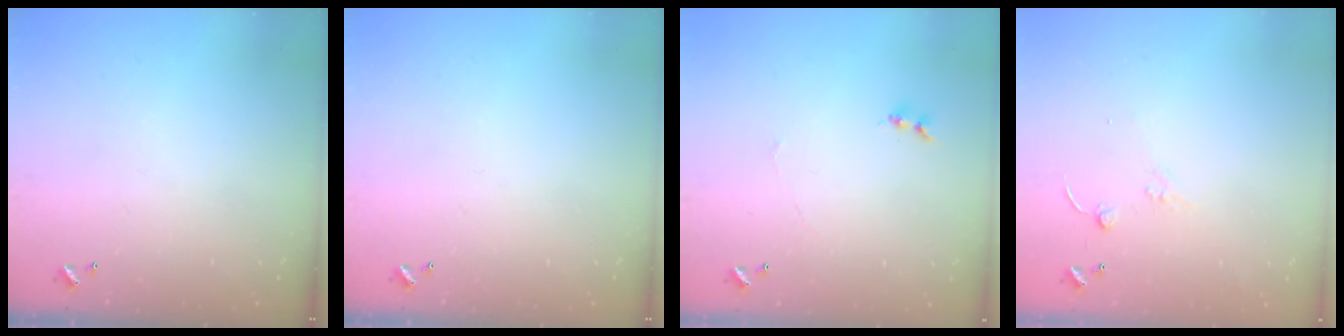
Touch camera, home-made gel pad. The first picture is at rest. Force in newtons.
{"total": 0.0}
{"total": 1.2, "press": 1.1, "slide": 0.3}
{"total": 7.1, "press": 7.1, "slide": 0.6}